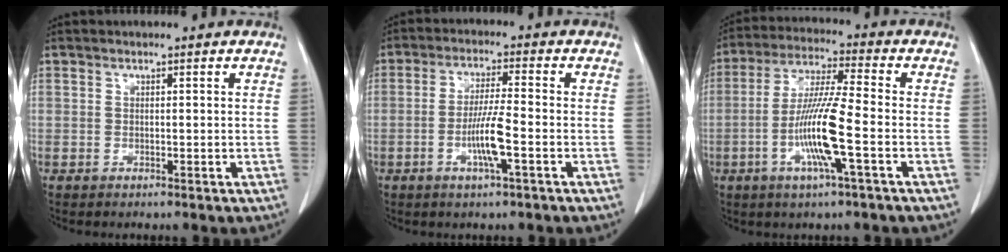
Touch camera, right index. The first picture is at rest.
{"total": 6.5, "force": [-2.2, 0.1, 6.1], "torque": [-0.121, -0.003, -0.041]}
{"total": 11.5, "force": [-3.3, 0.0, 11.0], "torque": [-0.220, -0.007, -0.067]}